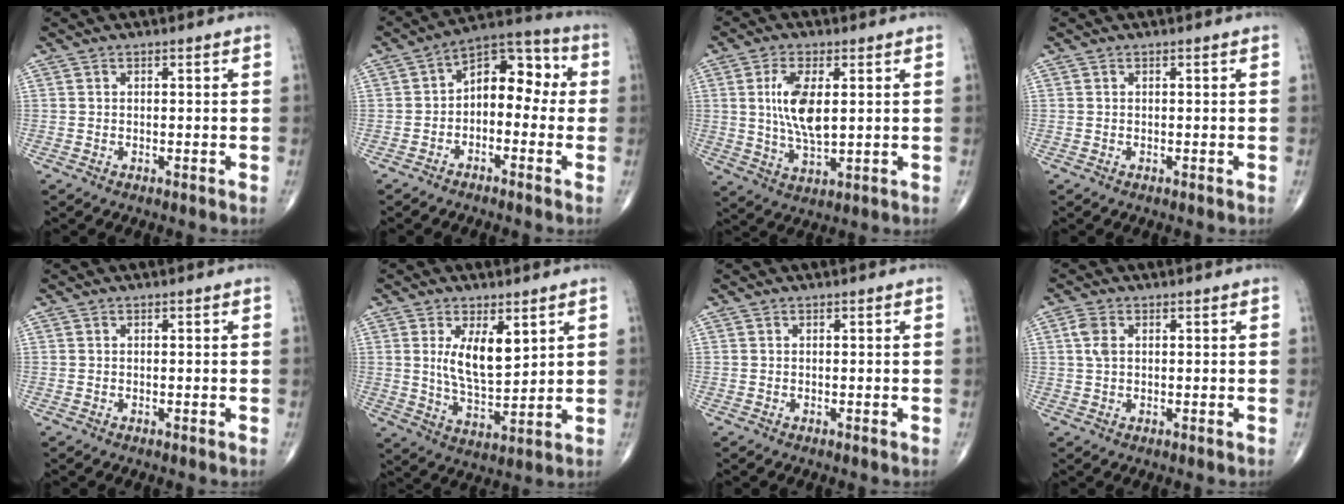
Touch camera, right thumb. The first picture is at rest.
{"total": 10.3, "force": [-0.7, 6.6, 7.9], "torque": [-0.080, 0.047, -0.029]}
{"total": 9.5, "force": [1.8, 4.1, 8.4], "torque": [-0.164, -0.013, 0.038]}
{"total": 0.0}
{"total": 0.0}
{"total": 9.5, "force": [3.3, 4.2, 7.8], "torque": [-0.117, -0.031, 0.070]}
{"total": 0.0}
{"total": 2.9, "force": [0.7, 1.7, 2.2], "torque": [-0.055, 0.007, 0.014]}